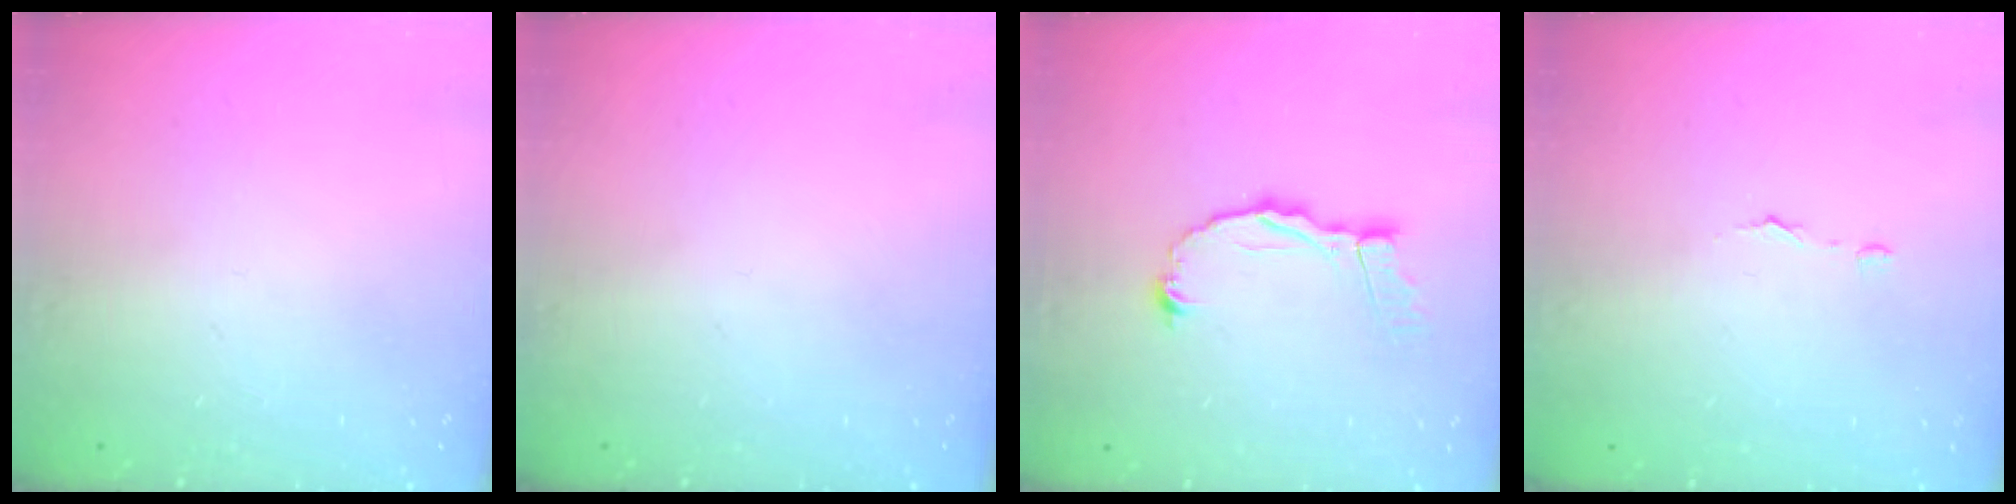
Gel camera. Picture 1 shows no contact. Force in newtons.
{"total": 0.0}
{"total": 8.7, "press": 8.6, "slide": 1.2}
{"total": 2.9, "press": 2.9, "slide": 0.2}